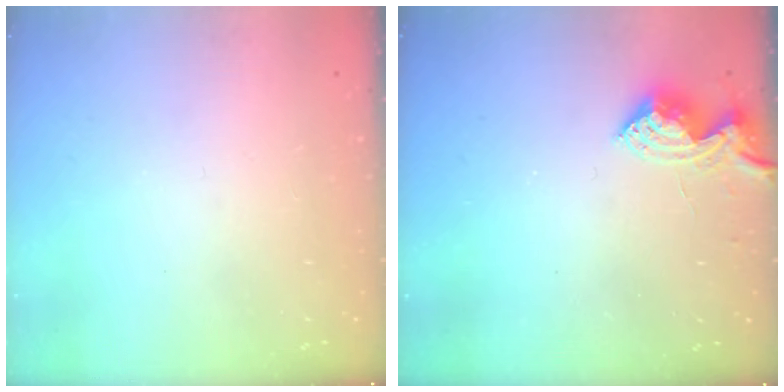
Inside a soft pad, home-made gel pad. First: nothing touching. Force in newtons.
{"total": 8.2, "press": 8.2, "slide": 0.6}